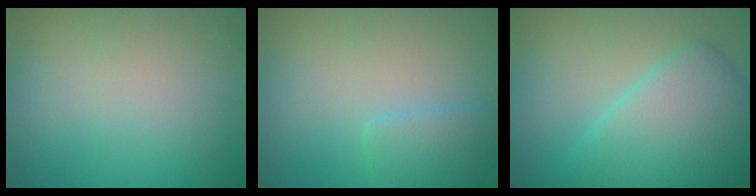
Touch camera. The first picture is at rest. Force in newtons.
{"total": 2.4, "press": 2.3, "slide": 0.2}
{"total": 8.3, "press": 8.3, "slide": 0.2}